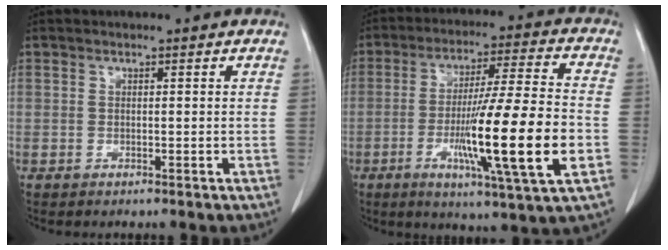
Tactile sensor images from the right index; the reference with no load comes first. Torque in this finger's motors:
{"motor_torque": [2.14, 0.00, 1.05, 0.21]}